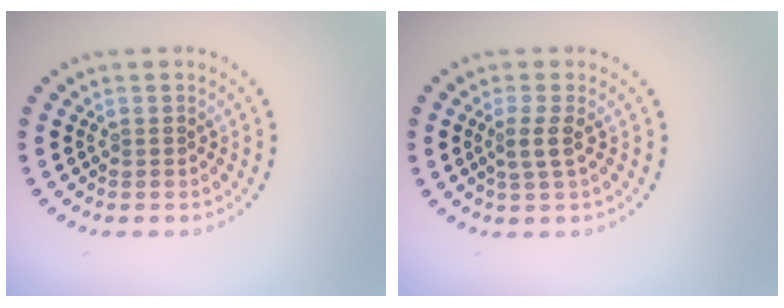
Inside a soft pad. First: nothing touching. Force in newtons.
{"total": 1.6, "press": 1.3, "slide": 1.0}